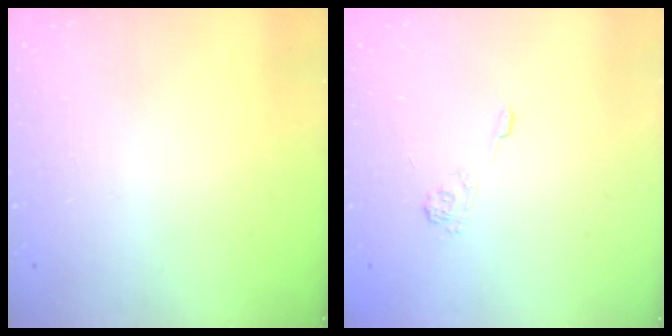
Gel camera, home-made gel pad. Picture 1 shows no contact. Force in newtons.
{"total": 3.7, "press": 3.4, "slide": 1.5}